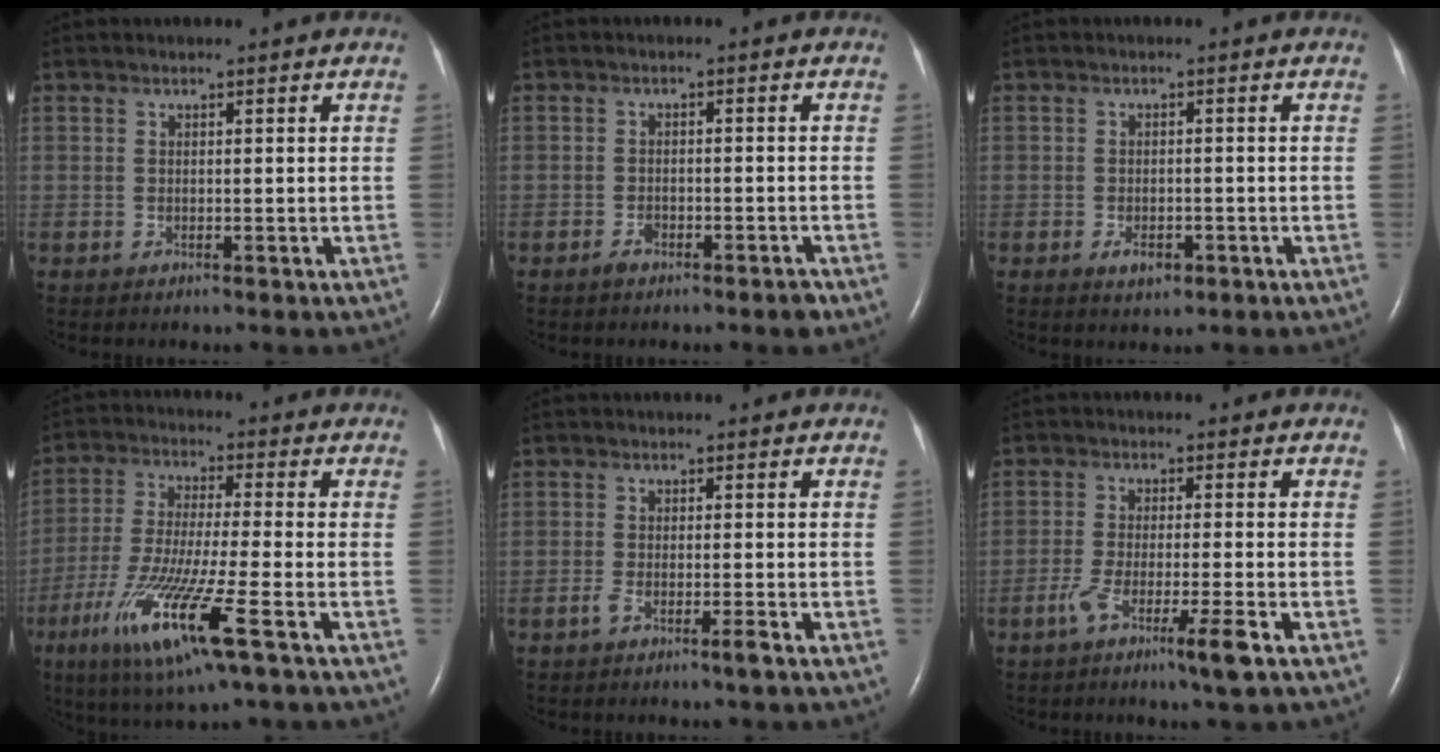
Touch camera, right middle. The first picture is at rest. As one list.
[{"total": 2.7, "force": [-2.0, 0.8, 1.6], "torque": [-0.028, 0.001, -0.031]}, {"total": 4.3, "force": [-2.0, 2.1, 3.2], "torque": [-0.059, -0.003, -0.022]}, {"total": 14.2, "force": [-6.4, 0.4, 12.6], "torque": [-0.264, -0.033, -0.115]}, {"total": 2.3, "force": [-1.5, -0.2, 1.7], "torque": [-0.038, -0.003, -0.032]}, {"total": 6.3, "force": [-3.5, -0.5, 5.2], "torque": [-0.096, -0.014, -0.066]}]